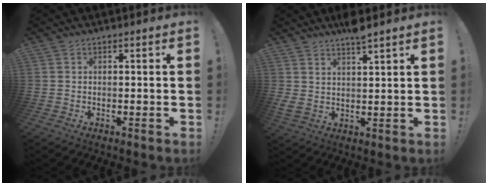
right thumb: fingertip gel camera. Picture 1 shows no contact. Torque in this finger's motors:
{"motor_torque": [0.43, 0.50, 0.04, 0.21, 0.09]}